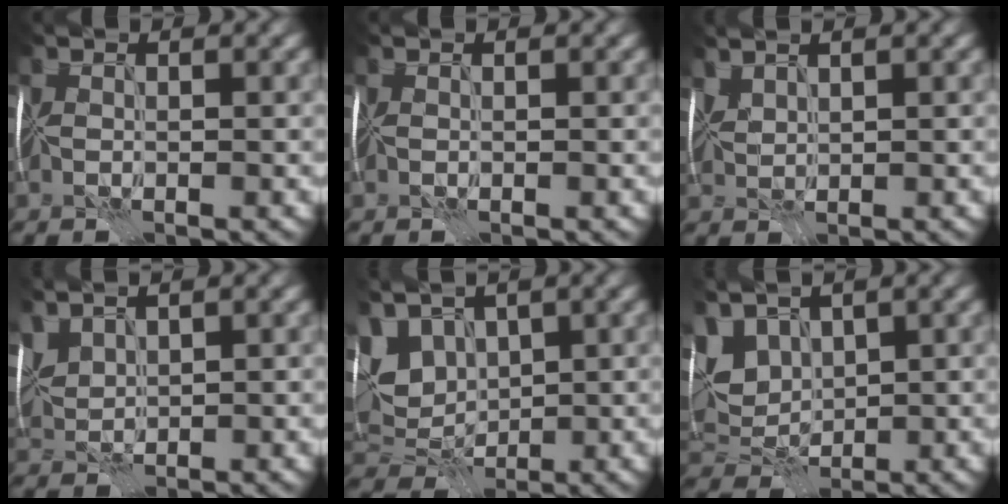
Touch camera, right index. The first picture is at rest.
{"total": 0.0}
{"total": 1.4, "force": [1.2, 0.5, 0.7], "torque": [-0.019, 0.006, 0.027]}
{"total": 3.1, "force": [2.1, 1.3, 1.9], "torque": [-0.052, 0.011, 0.044]}
{"total": 8.3, "force": [2.5, 5.1, 6.0], "torque": [-0.129, 0.013, 0.043]}
{"total": 7.6, "force": [3.0, 4.5, 5.4], "torque": [-0.123, 0.016, 0.051]}